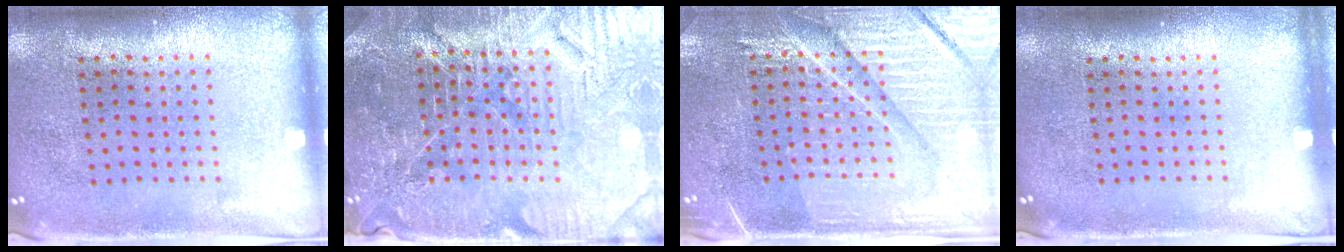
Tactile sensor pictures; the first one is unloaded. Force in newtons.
{"total": 4.6, "press": 4.4, "slide": 1.3}
{"total": 4.5, "press": 4.3, "slide": 1.3}
{"total": 0.0}